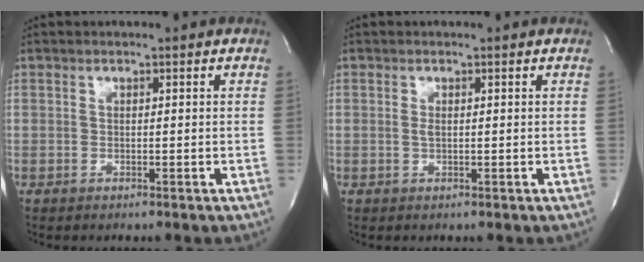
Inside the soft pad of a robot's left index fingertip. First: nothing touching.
{"total": 0.9, "force": [-0.6, 0.3, 0.6], "torque": [-0.014, -0.006, -0.008]}